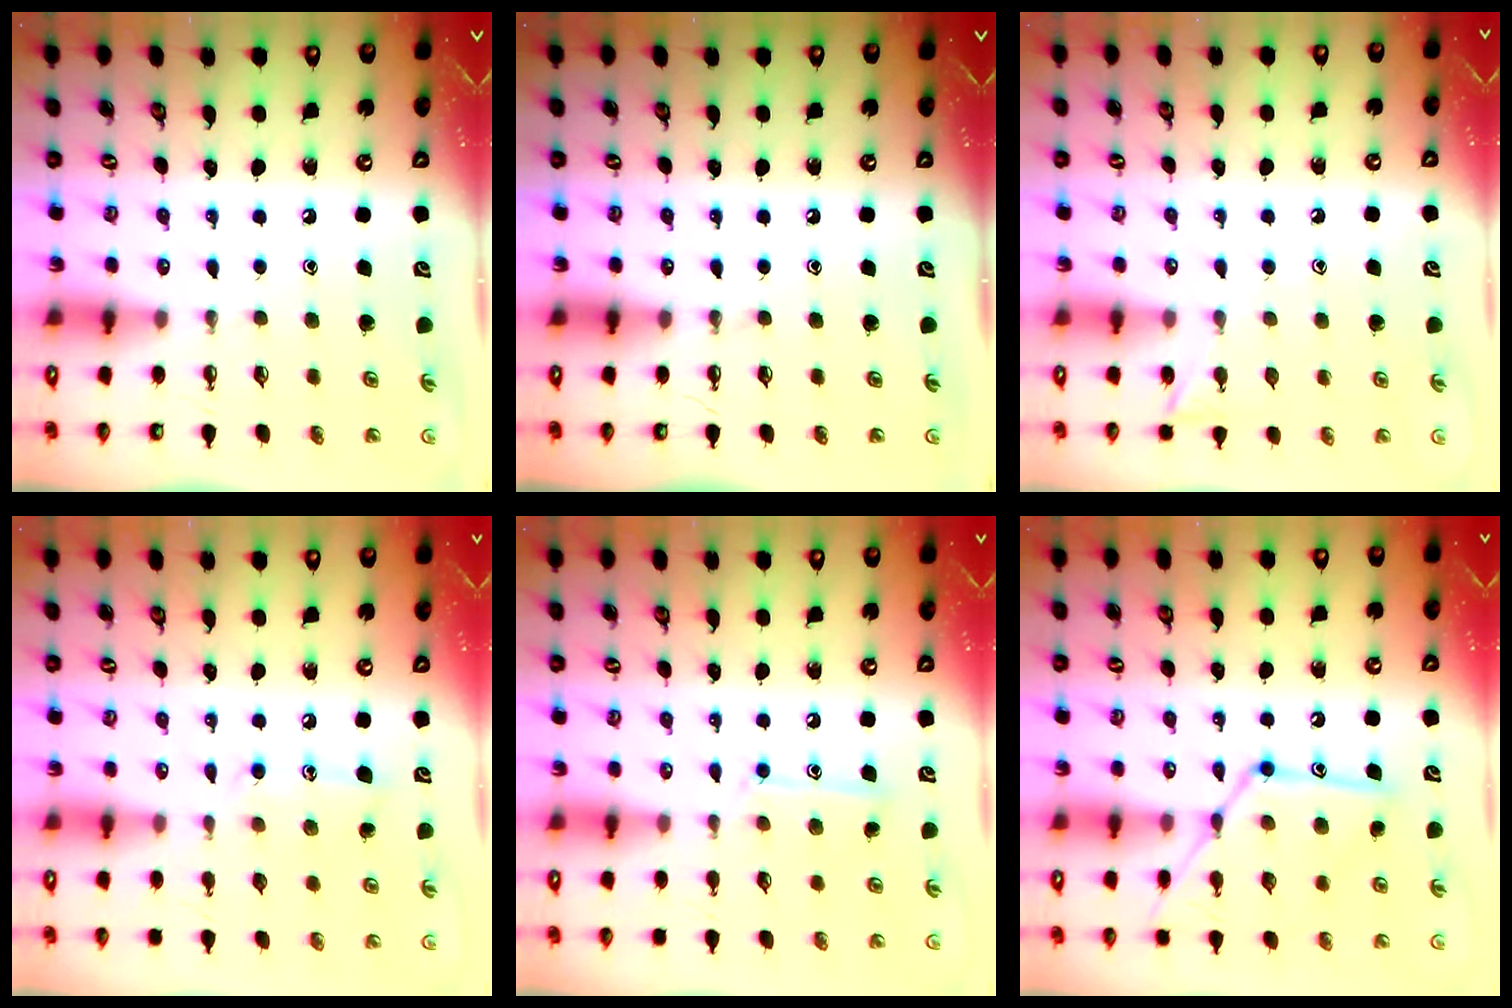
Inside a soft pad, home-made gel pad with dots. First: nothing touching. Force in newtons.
{"total": 0.0}
{"total": 6.2, "press": 6.1, "slide": 0.6}
{"total": 8.6, "press": 8.5, "slide": 0.6}
{"total": 8.8, "press": 8.8, "slide": 0.6}
{"total": 14.2, "press": 14.2, "slide": 0.9}